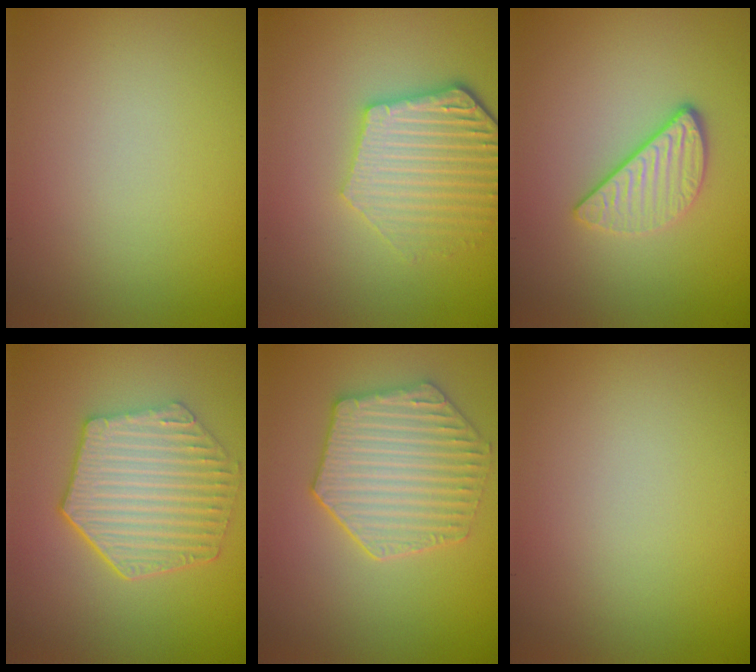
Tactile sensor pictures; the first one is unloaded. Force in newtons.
{"total": 5.3, "press": 4.2, "slide": 3.3}
{"total": 3.2, "press": 2.6, "slide": 1.8}
{"total": 6.1, "press": 4.7, "slide": 3.9}
{"total": 5.2, "press": 4.4, "slide": 2.7}
{"total": 0.0}